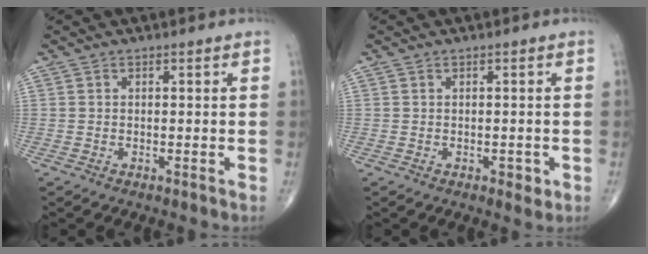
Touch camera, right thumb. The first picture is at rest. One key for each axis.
{"total": 1.6, "fx": -0.4, "fy": 1.0, "fz": 1.2, "tx": -0.007, "ty": -0.001, "tz": -0.005}